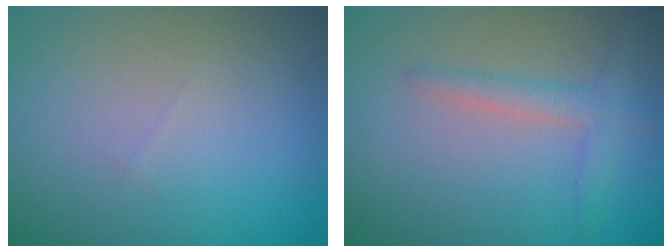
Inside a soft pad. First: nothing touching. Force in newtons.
{"total": 2.3, "press": 2.3, "slide": 0.1}